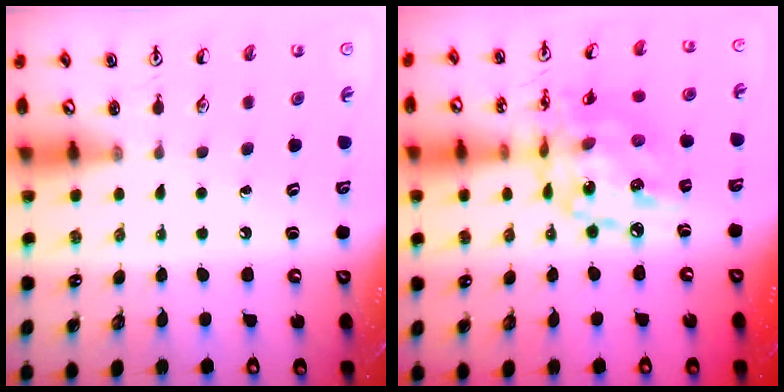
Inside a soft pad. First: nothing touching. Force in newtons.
{"total": 15.3, "press": 15.3, "slide": 1.1}